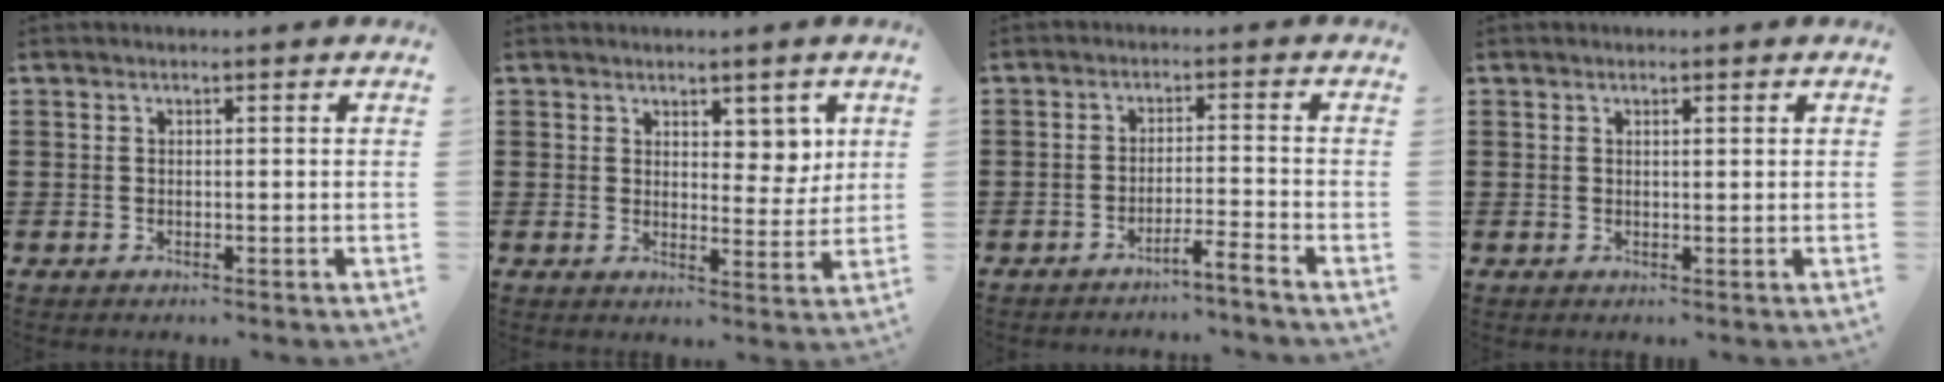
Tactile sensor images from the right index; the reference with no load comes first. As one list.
[{"total": 4.2, "force": [2.8, 2.7, 1.8], "torque": [-0.028, -0.001, 0.048]}, {"total": 3.3, "force": [-3.0, -0.9, 1.0], "torque": [-0.018, -0.006, -0.061]}, {"total": 0.6, "force": [0.3, 0.2, 0.5], "torque": [-0.011, 0.001, 0.006]}]